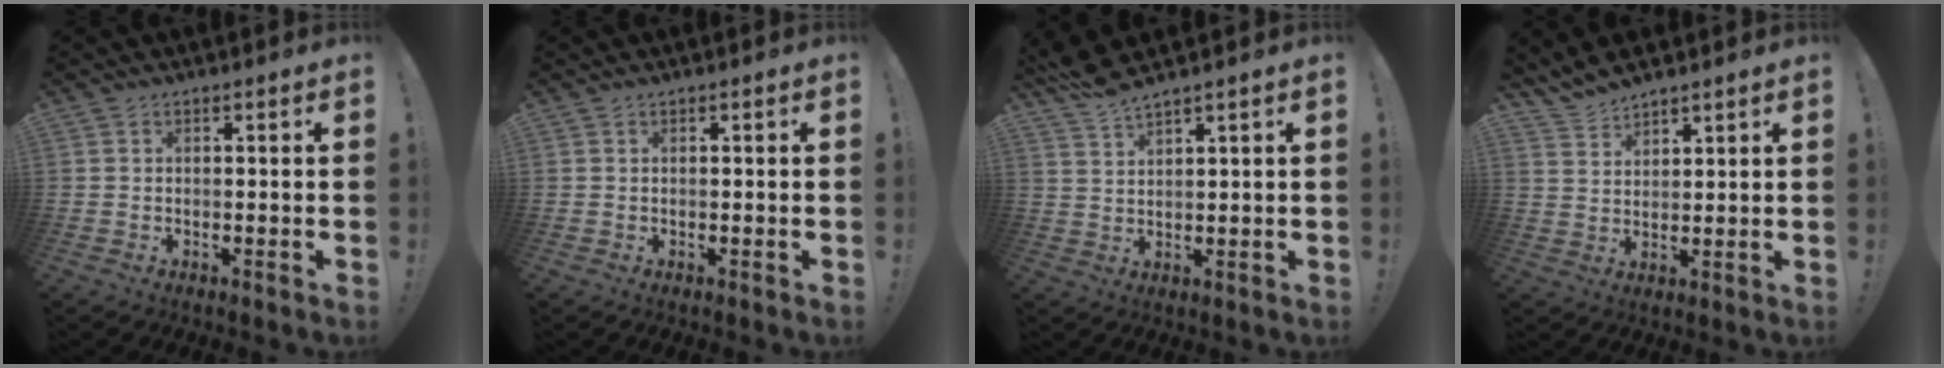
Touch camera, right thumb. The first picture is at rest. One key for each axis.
{"total": 0.0}
{"total": 4.8, "fx": 4.2, "fy": 0.1, "fz": 2.3, "tx": -0.053, "ty": -0.021, "tz": 0.078}
{"total": 5.1, "fx": 4.8, "fy": 1.3, "fz": 1.1, "tx": -0.027, "ty": -0.031, "tz": 0.092}